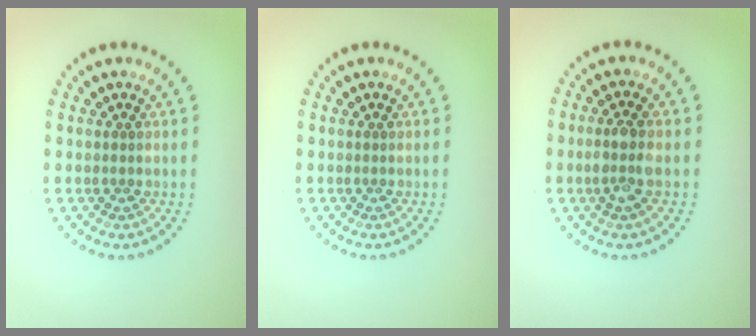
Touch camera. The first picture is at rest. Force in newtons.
{"total": 0.0}
{"total": 2.4, "press": 2.2, "slide": 1.1}